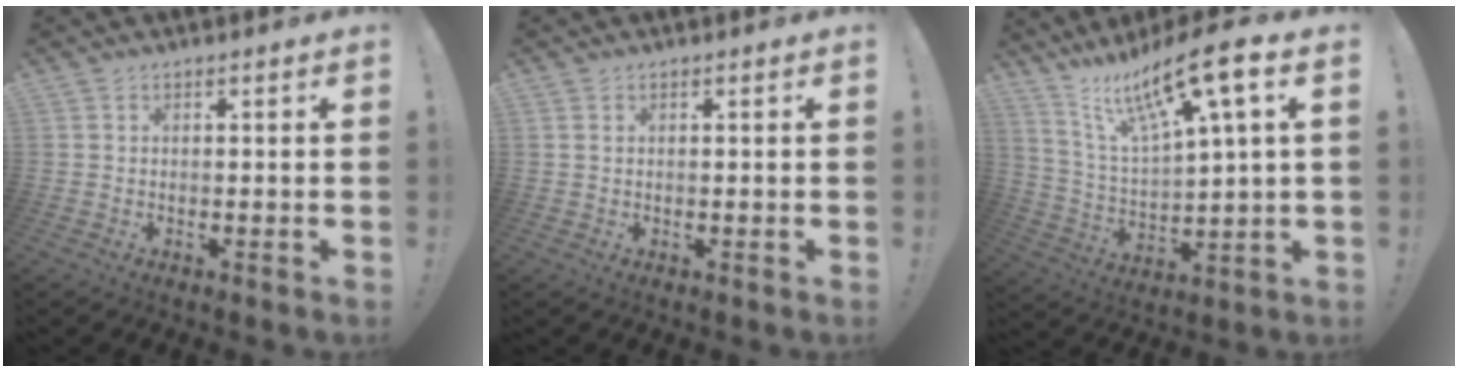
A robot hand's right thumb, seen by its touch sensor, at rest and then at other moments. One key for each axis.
{"total": 0.8, "fx": 0.4, "fy": 0.5, "fz": 0.5, "tx": -0.010, "ty": 0.002, "tz": 0.008}
{"total": 16.0, "fx": 10.2, "fy": 3.0, "fz": 12.0, "tx": -0.214, "ty": -0.059, "tz": 0.164}